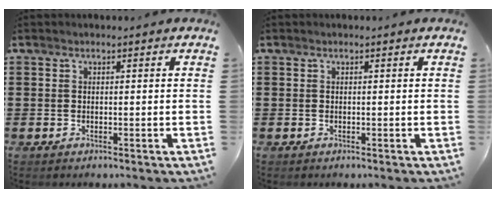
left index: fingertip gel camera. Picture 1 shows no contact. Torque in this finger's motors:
{"motor_torque": [-0.14, 0.04, -0.01, -0.01]}